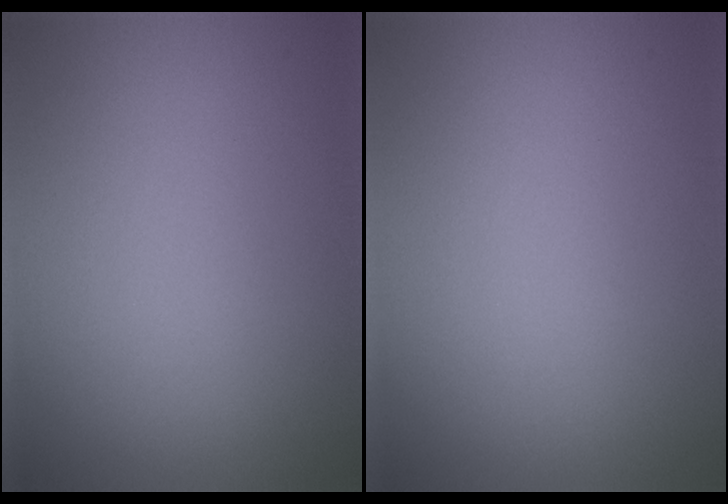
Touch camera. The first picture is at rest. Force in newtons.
{"total": 0.0}